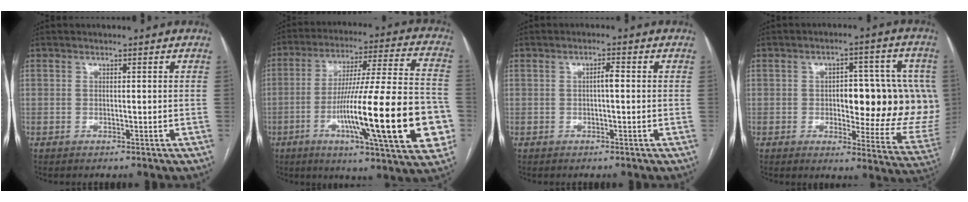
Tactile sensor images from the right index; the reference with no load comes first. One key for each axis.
{"total": 26.0, "fx": -7.0, "fy": 1.8, "fz": 24.9, "tx": -0.349, "ty": -0.011, "tz": -0.110}
{"total": 1.7, "fx": 0.0, "fy": 0.3, "fz": 1.7, "tx": -0.027, "ty": 0.005, "tz": 0.000}
{"total": 17.7, "fx": 0.3, "fy": 6.5, "fz": 16.4, "tx": -0.173, "ty": 0.019, "tz": 0.016}